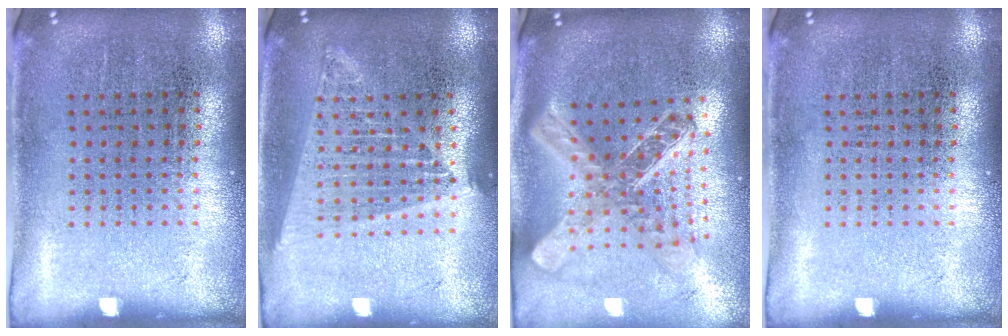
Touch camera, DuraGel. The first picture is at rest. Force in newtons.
{"total": 1.8, "press": 1.6, "slide": 0.8}
{"total": 2.6, "press": 2.0, "slide": 1.6}
{"total": 0.0}